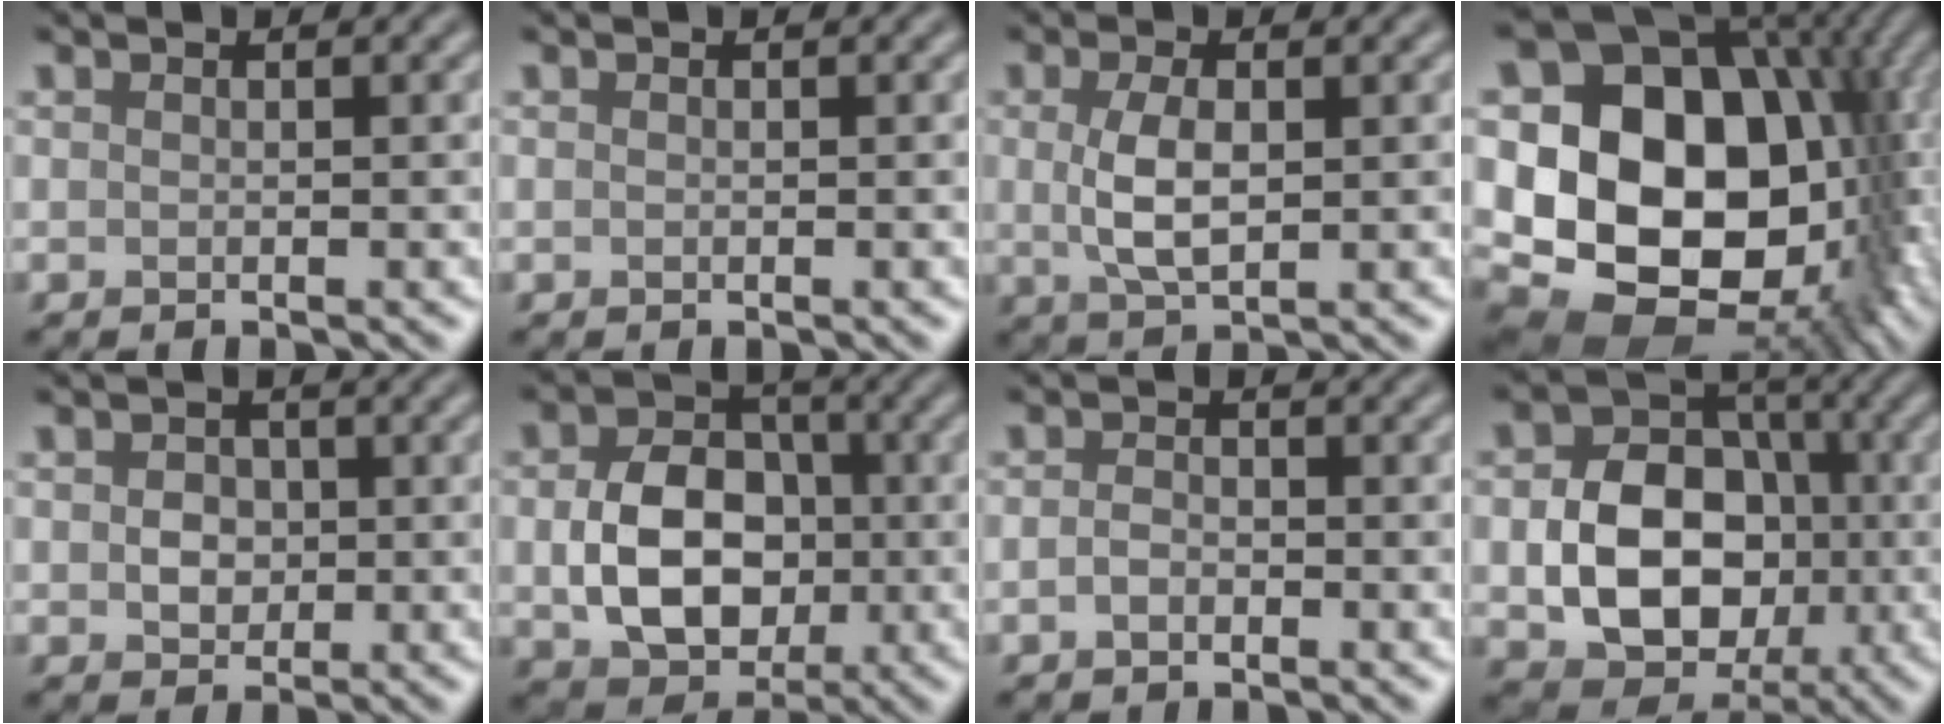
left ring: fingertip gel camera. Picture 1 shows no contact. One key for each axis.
{"total": 0.0}
{"total": 3.8, "fx": 0.3, "fy": 1.7, "fz": 3.4, "tx": -0.076, "ty": -0.001, "tz": 0.007}
{"total": 18.1, "fx": -0.1, "fy": 13.7, "fz": 11.8, "tx": -0.186, "ty": -0.017, "tz": 0.013}
{"total": 2.3, "fx": 0.1, "fy": 1.9, "fz": 1.2, "tx": -0.019, "ty": -0.002, "tz": -0.002}
{"total": 8.1, "fx": -0.6, "fy": 6.1, "fz": 5.3, "tx": -0.100, "ty": -0.007, "tz": -0.007}
{"total": 1.4, "fx": -0.5, "fy": 1.0, "fz": 0.9, "tx": -0.020, "ty": 0.000, "tz": -0.015}
{"total": 9.1, "fx": -1.4, "fy": 6.9, "fz": 5.7, "tx": -0.092, "ty": 0.000, "tz": -0.027}